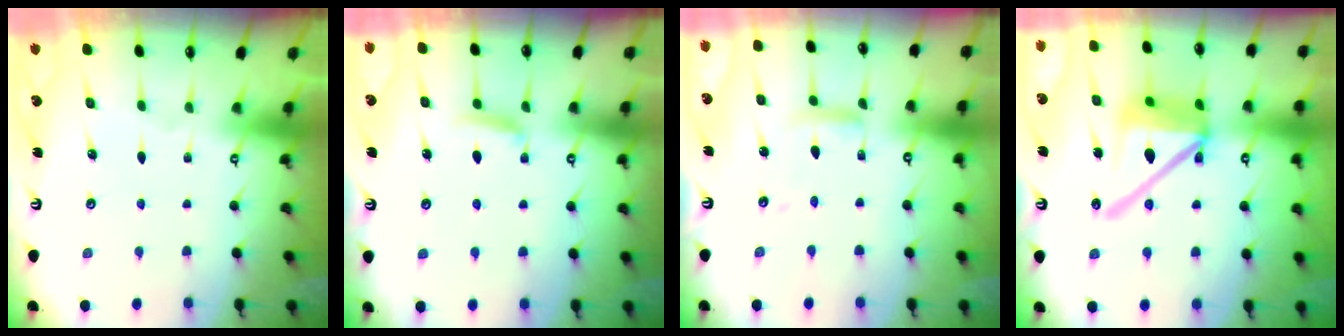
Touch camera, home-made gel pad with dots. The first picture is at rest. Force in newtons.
{"total": 5.8, "press": 5.7, "slide": 0.9}
{"total": 9.7, "press": 9.7, "slide": 0.8}
{"total": 16.6, "press": 16.5, "slide": 1.8}